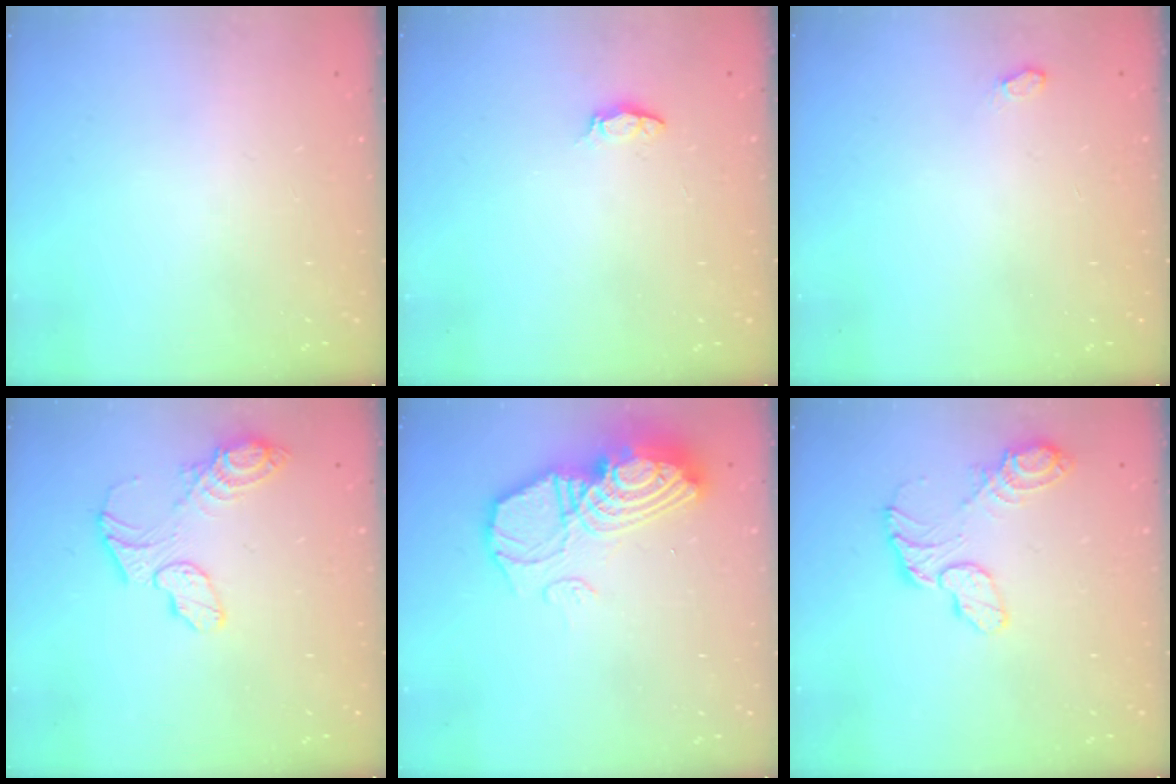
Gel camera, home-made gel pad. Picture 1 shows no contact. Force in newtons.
{"total": 4.0, "press": 4.0, "slide": 0.4}
{"total": 4.1, "press": 3.5, "slide": 2.1}
{"total": 10.3, "press": 10.2, "slide": 1.0}
{"total": 17.3, "press": 17.2, "slide": 1.4}
{"total": 10.2, "press": 10.2, "slide": 1.0}